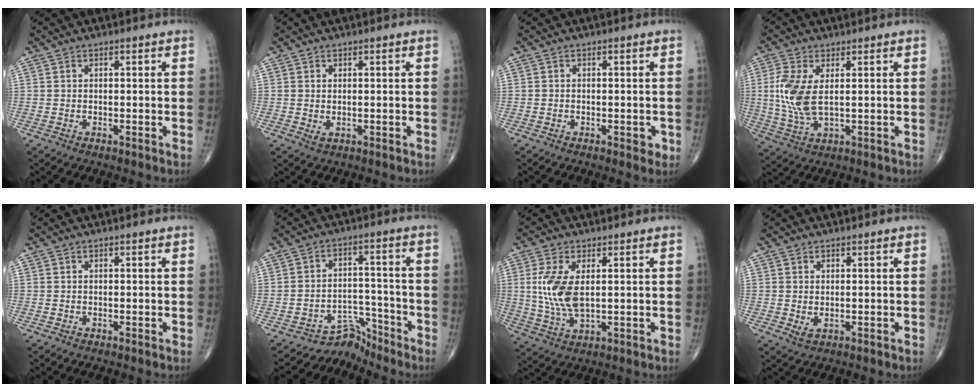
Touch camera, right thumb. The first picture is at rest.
{"total": 1.2, "force": [0.0, 0.7, 1.0], "torque": [-0.022, 0.000, 0.006]}
{"total": 3.5, "force": [-0.7, 2.4, 2.4], "torque": [-0.007, 0.000, -0.004]}
{"total": 8.9, "force": [1.3, 4.1, 7.8], "torque": [-0.186, -0.009, 0.032]}
{"total": 0.0}
{"total": 5.8, "force": [-5.3, 1.9, -1.5], "torque": [0.043, 0.085, -0.086]}
{"total": 9.4, "force": [1.3, 4.4, 8.2], "torque": [-0.180, -0.009, 0.034]}
{"total": 1.7, "force": [0.0, 1.0, 1.4], "torque": [-0.030, -0.002, 0.006]}